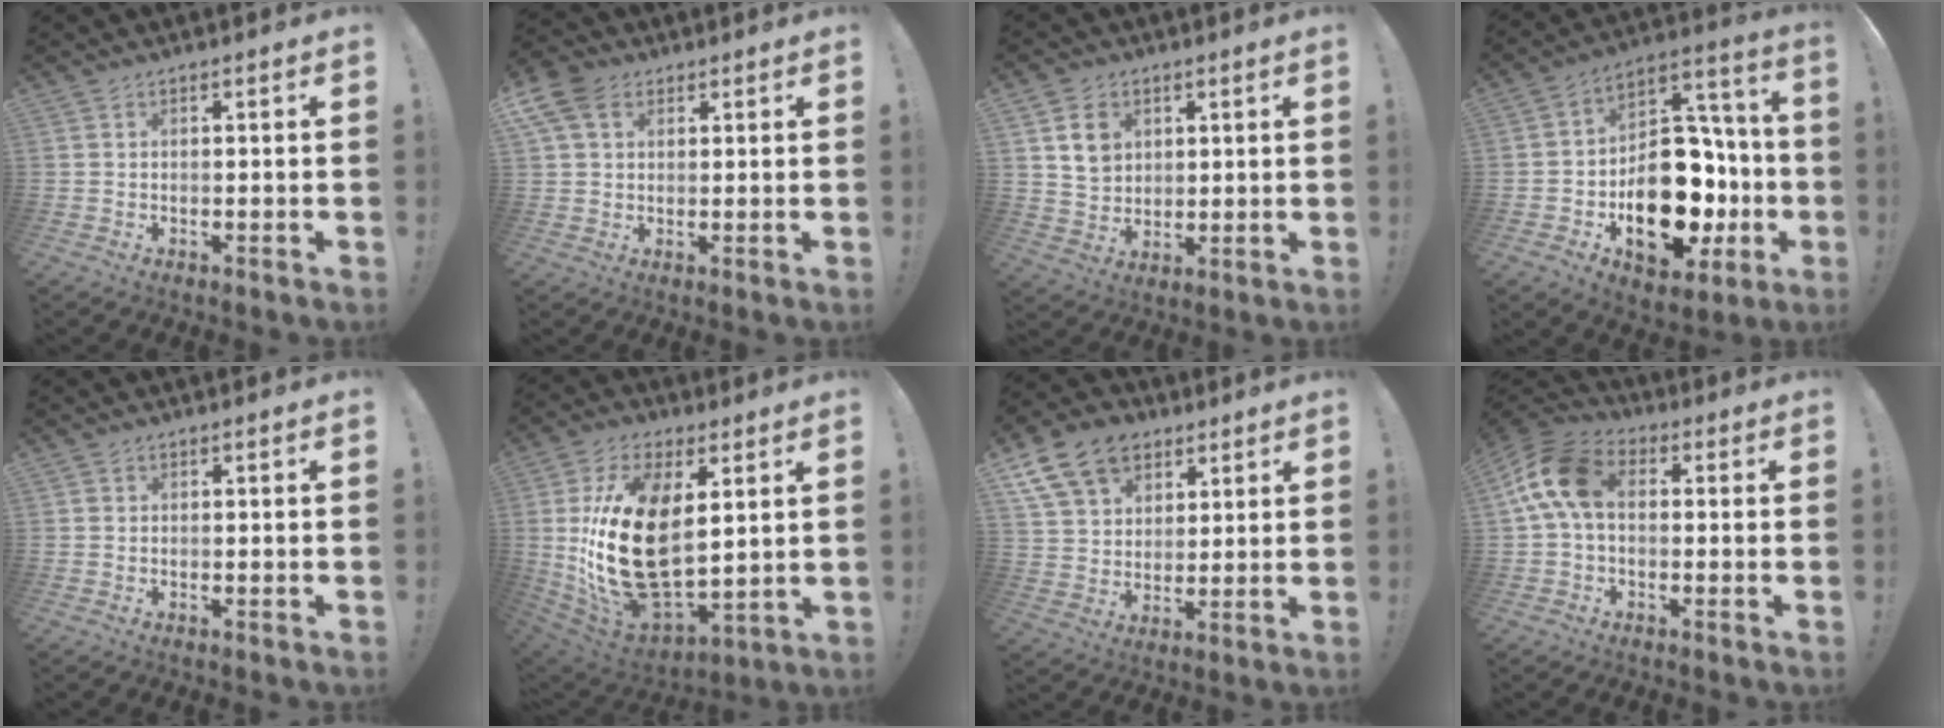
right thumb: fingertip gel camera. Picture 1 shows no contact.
{"total": 9.0, "force": [3.9, 6.2, 5.2], "torque": [-0.107, -0.004, 0.076]}
{"total": 8.5, "force": [3.8, 6.9, 3.1], "torque": [-0.039, -0.015, 0.076]}
{"total": 24.2, "force": [-7.9, 15.2, 17.1], "torque": [-0.264, 0.053, -0.107]}
{"total": 0.6, "force": [0.0, 0.6, 0.1], "torque": [0.000, 0.002, 0.000]}
{"total": 26.1, "force": [3.9, 15.0, 20.9], "torque": [-0.431, -0.036, 0.082]}
{"total": 16.0, "force": [8.5, 11.5, 7.1], "torque": [-0.112, -0.043, 0.165]}
{"total": 13.1, "force": [1.5, 8.1, 10.2], "torque": [-0.204, 0.013, 0.031]}